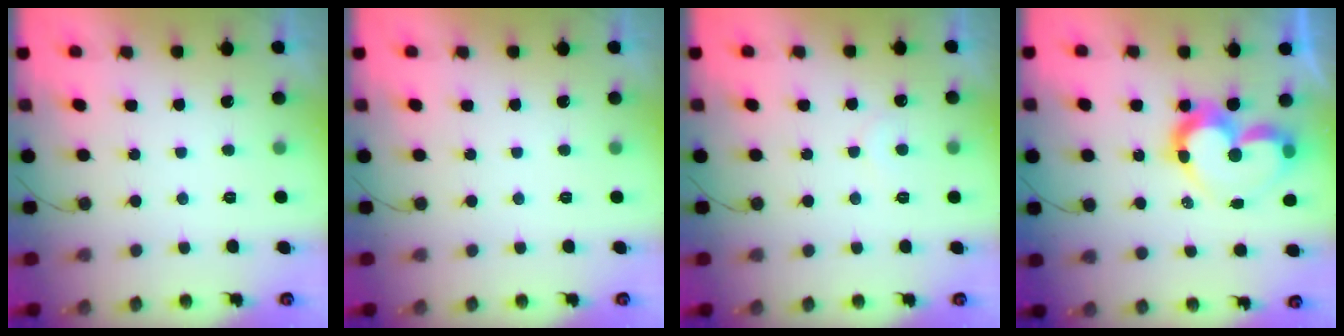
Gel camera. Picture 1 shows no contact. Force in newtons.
{"total": 0.0}
{"total": 4.0, "press": 4.0, "slide": 0.3}
{"total": 12.4, "press": 12.3, "slide": 1.1}